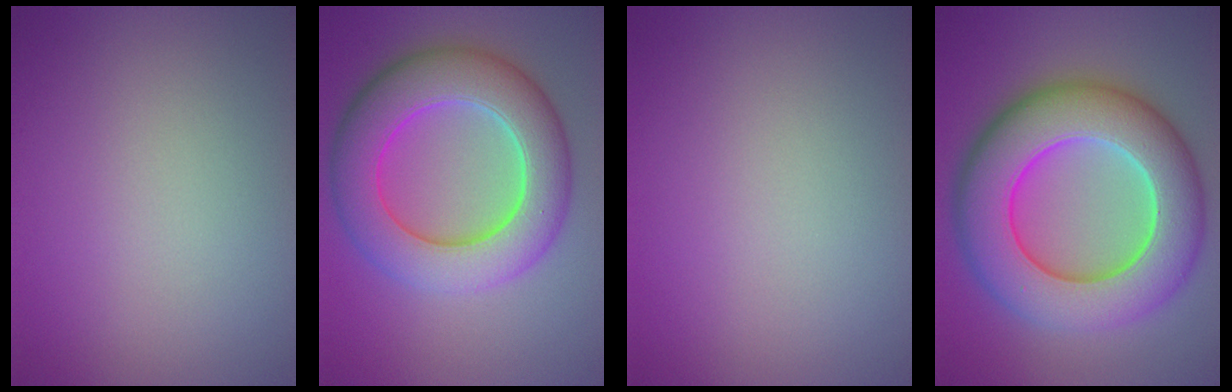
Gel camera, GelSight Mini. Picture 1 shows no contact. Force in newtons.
{"total": 9.7, "press": 9.7, "slide": 0.4}
{"total": 0.0}
{"total": 12.7, "press": 12.7, "slide": 0.4}